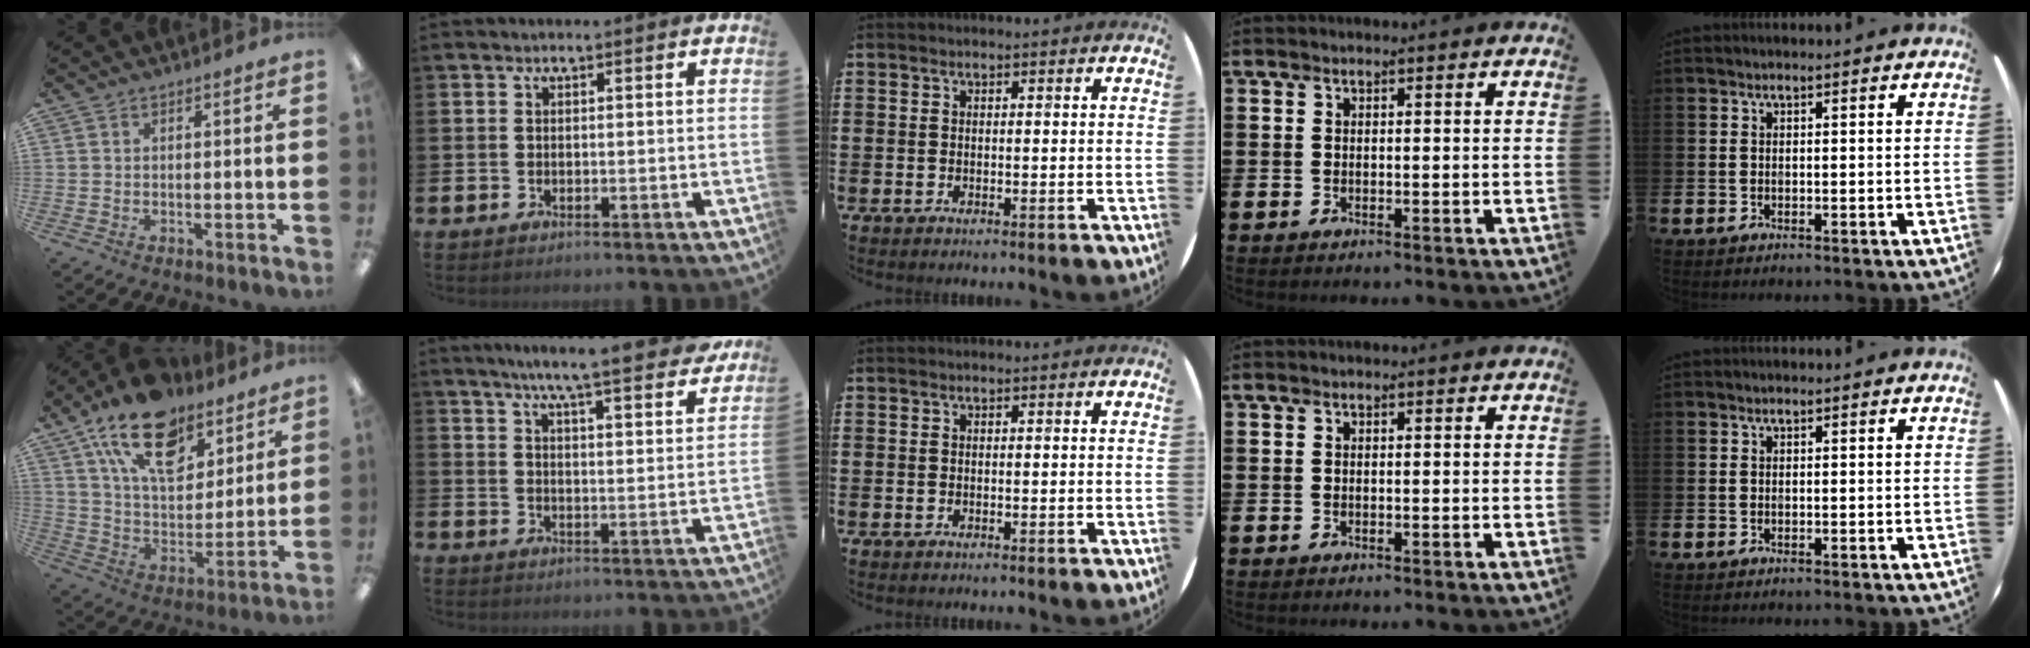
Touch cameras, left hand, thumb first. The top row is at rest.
{"thumb": {"total": 20.6, "force": [12.9, 11.1, 11.6], "torque": [-0.193, -0.065, 0.230]}, "index": {"total": 7.8, "force": [7.2, 0.2, 3.0], "torque": [-0.066, -0.044, 0.122]}}